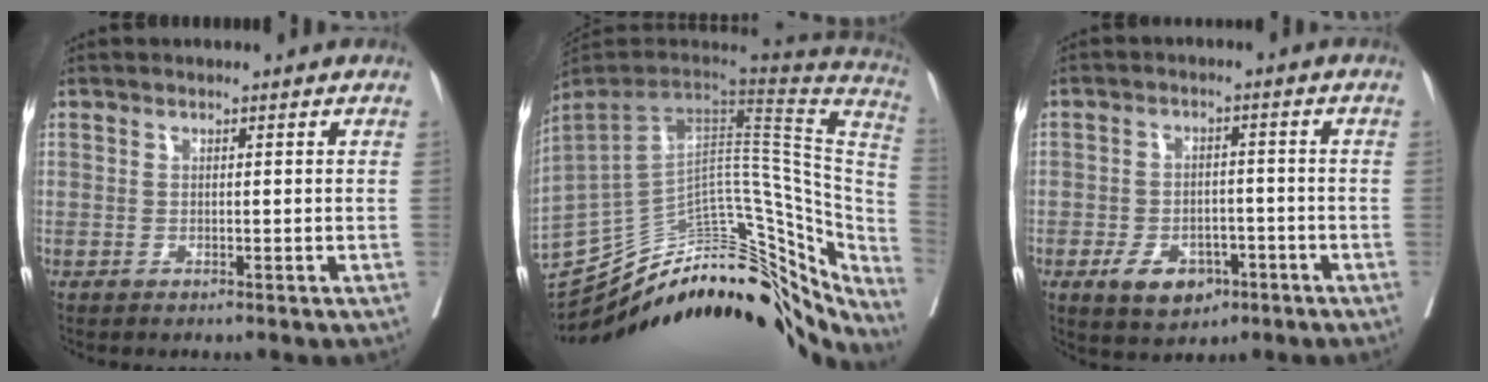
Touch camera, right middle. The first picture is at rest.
{"total": 36.7, "force": [-28.0, 14.5, 18.8], "torque": [-0.217, 0.021, -0.373]}
{"total": 6.9, "force": [-3.6, 4.3, 3.9], "torque": [-0.059, 0.007, -0.050]}